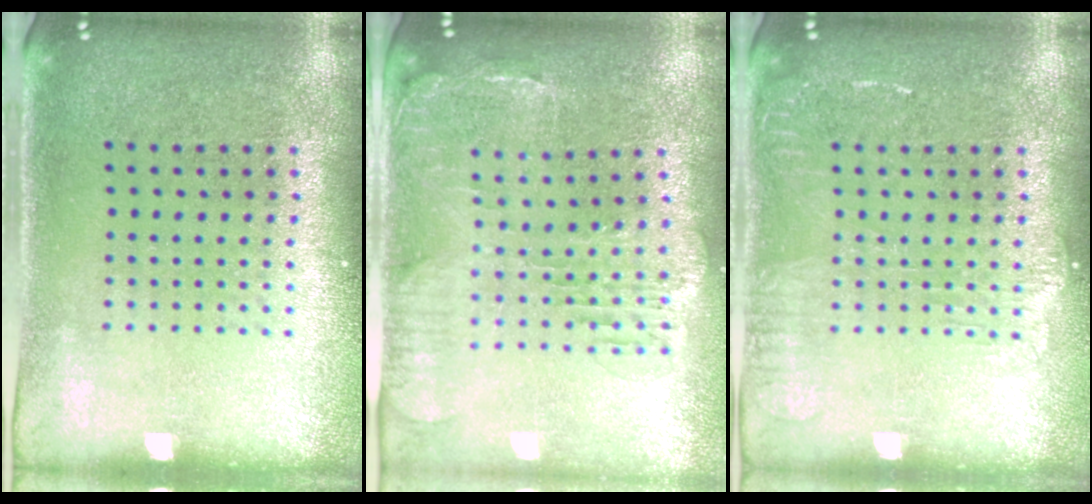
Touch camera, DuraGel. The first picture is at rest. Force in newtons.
{"total": 1.5, "press": 1.4, "slide": 0.4}
{"total": 1.6, "press": 1.5, "slide": 0.3}